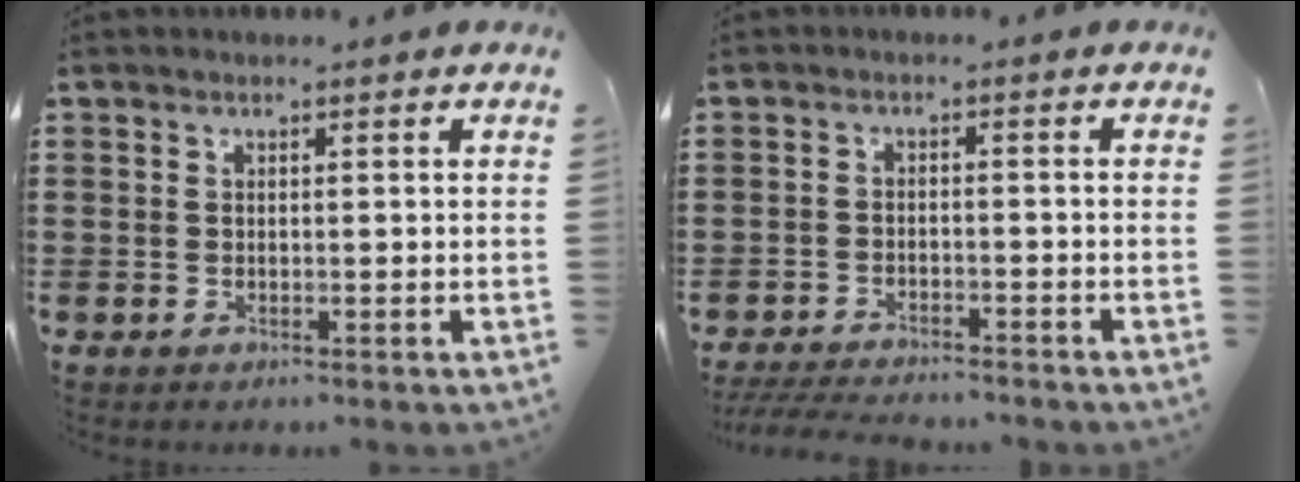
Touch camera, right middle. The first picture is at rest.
{"total": 3.7, "force": [-3.6, 0.4, 0.8], "torque": [-0.028, -0.005, -0.079]}